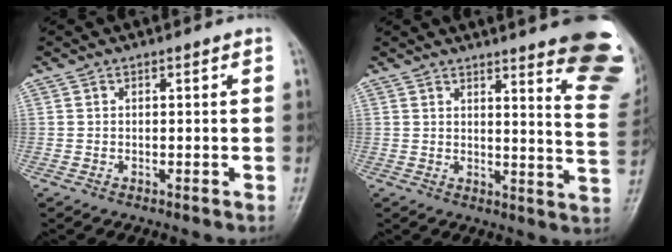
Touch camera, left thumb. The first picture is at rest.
{"total": 18.2, "force": [12.6, 2.9, 12.7], "torque": [-0.130, -0.091, 0.135]}